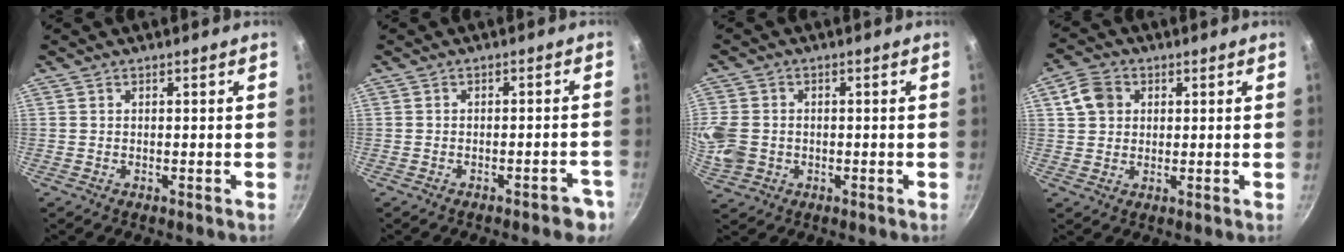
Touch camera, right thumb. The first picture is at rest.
{"total": 4.7, "force": [-2.9, 1.8, 3.2], "torque": [-0.023, 0.034, -0.022]}
{"total": 10.4, "force": [-0.8, 8.9, 5.4], "torque": [-0.137, 0.009, -0.015]}
{"total": 6.0, "force": [1.7, 4.9, 2.9], "torque": [-0.035, 0.007, 0.024]}